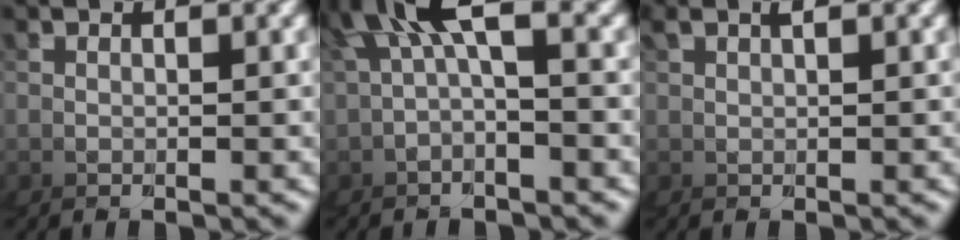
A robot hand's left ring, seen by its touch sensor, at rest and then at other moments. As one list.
[{"total": 3.0, "force": [0.5, 1.6, 2.5], "torque": [-0.080, 0.004, 0.009]}, {"total": 0.6, "force": [0.4, 0.1, 0.5], "torque": [-0.006, 0.012, 0.004]}]